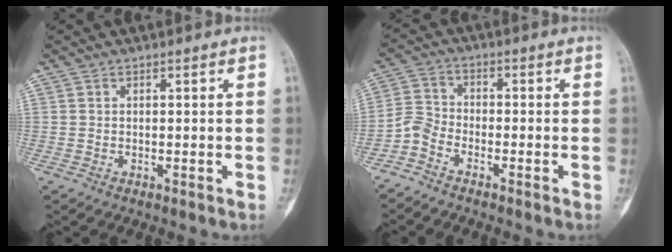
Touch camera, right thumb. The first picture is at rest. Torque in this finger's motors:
{"motor_torque": [2.97, 1.89, -0.10, -0.45, 0.09]}